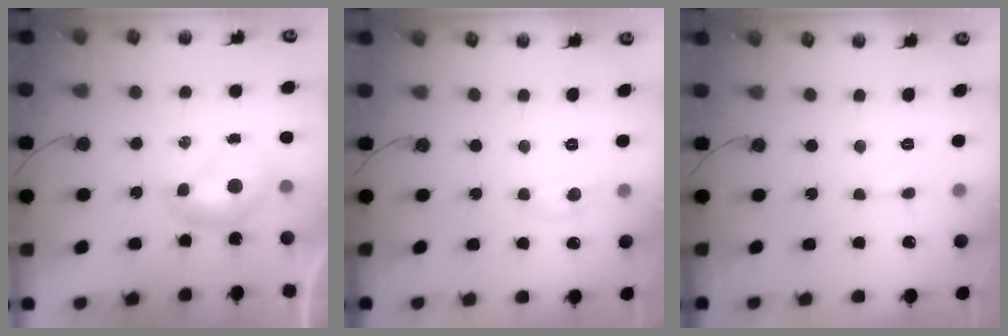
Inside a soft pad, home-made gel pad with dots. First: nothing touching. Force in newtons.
{"total": 0.8, "press": 0.6, "slide": 0.5}
{"total": 2.3, "press": 2.2, "slide": 0.6}